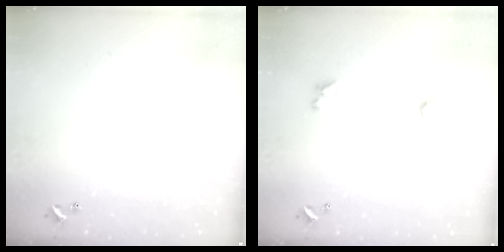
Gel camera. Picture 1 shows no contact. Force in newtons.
{"total": 2.5, "press": 2.4, "slide": 0.6}